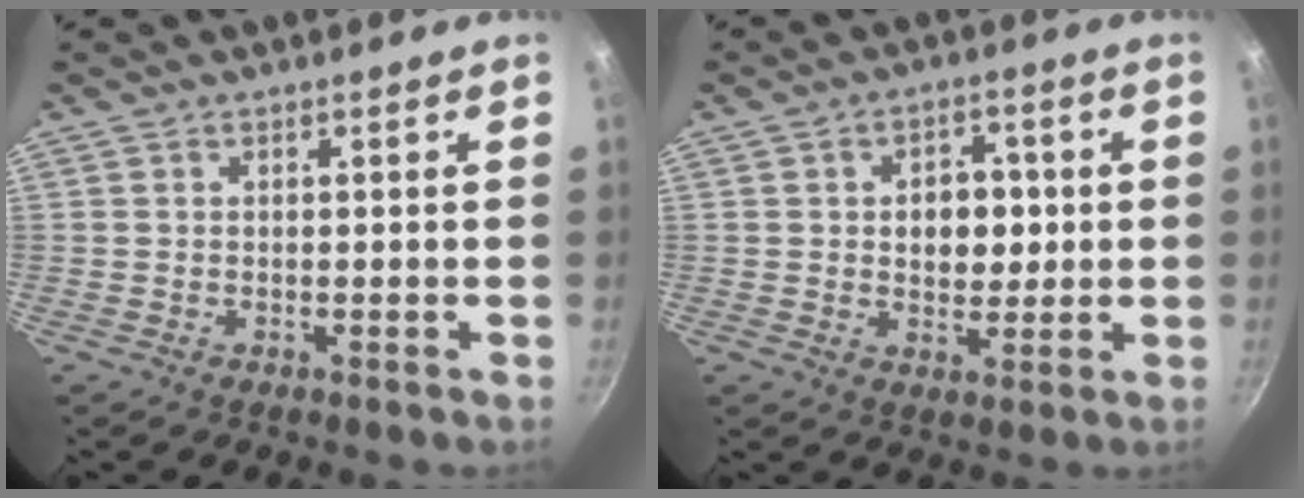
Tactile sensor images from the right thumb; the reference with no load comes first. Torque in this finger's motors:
{"motor_torque": [-0.17, 0.39, 0.17, 0.24, 0.04]}